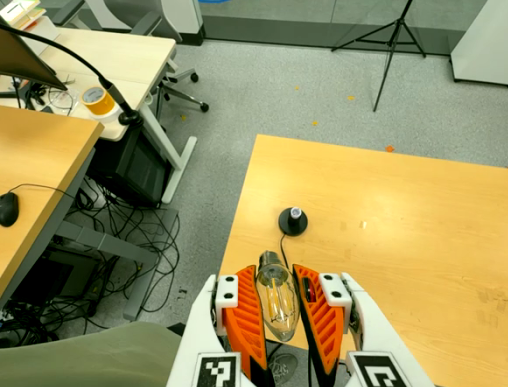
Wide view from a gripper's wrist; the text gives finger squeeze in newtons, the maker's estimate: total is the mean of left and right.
{"total": 19.7, "left": 21.4, "right": 18.1}